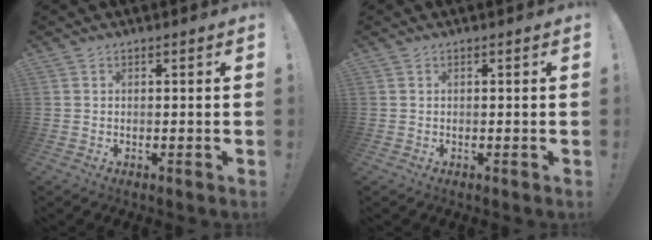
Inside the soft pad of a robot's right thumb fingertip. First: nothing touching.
{"total": 0.0}